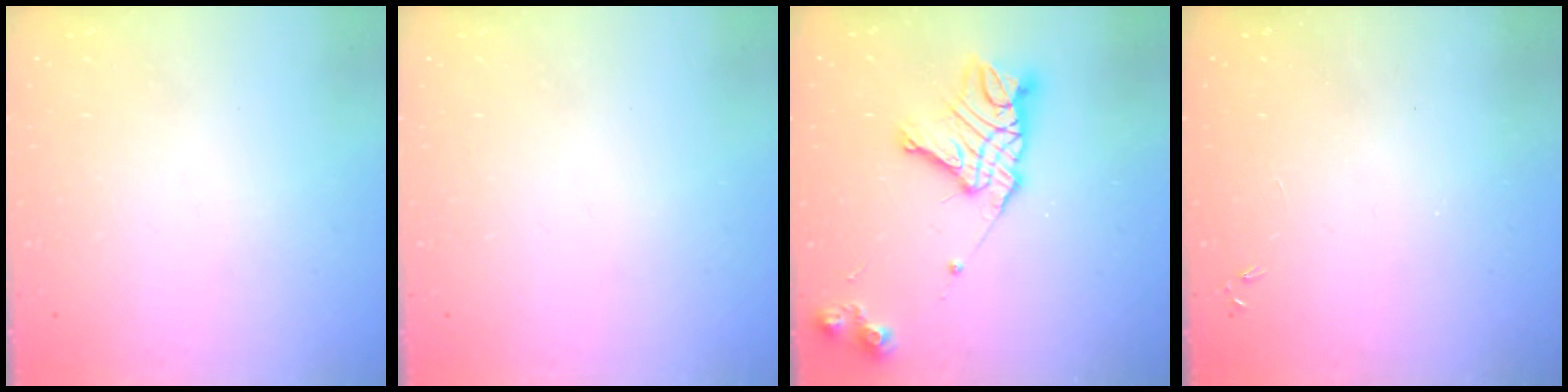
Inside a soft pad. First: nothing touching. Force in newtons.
{"total": 0.0}
{"total": 15.8, "press": 15.7, "slide": 1.5}
{"total": 0.0}